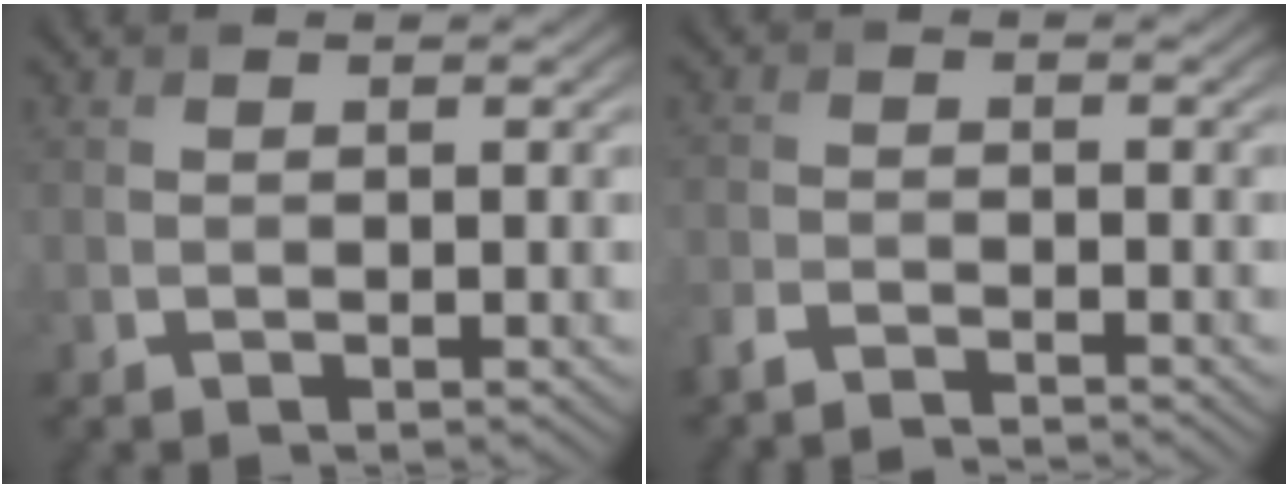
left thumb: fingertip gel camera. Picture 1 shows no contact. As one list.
[{"total": 2.7, "force": [-2.5, 0.0, 0.8], "torque": [-0.017, -0.005, -0.057]}]